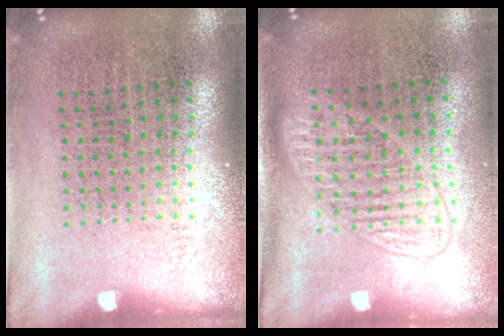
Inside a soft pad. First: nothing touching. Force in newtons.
{"total": 1.5, "press": 1.3, "slide": 0.7}